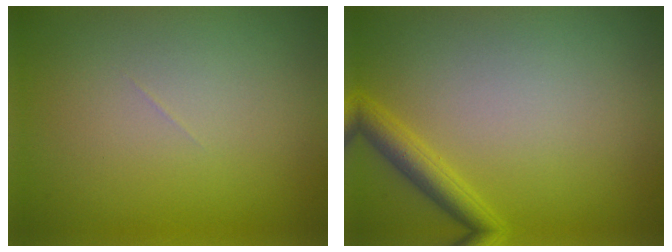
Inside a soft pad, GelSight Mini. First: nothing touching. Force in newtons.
{"total": 2.4, "press": 2.4, "slide": 0.1}